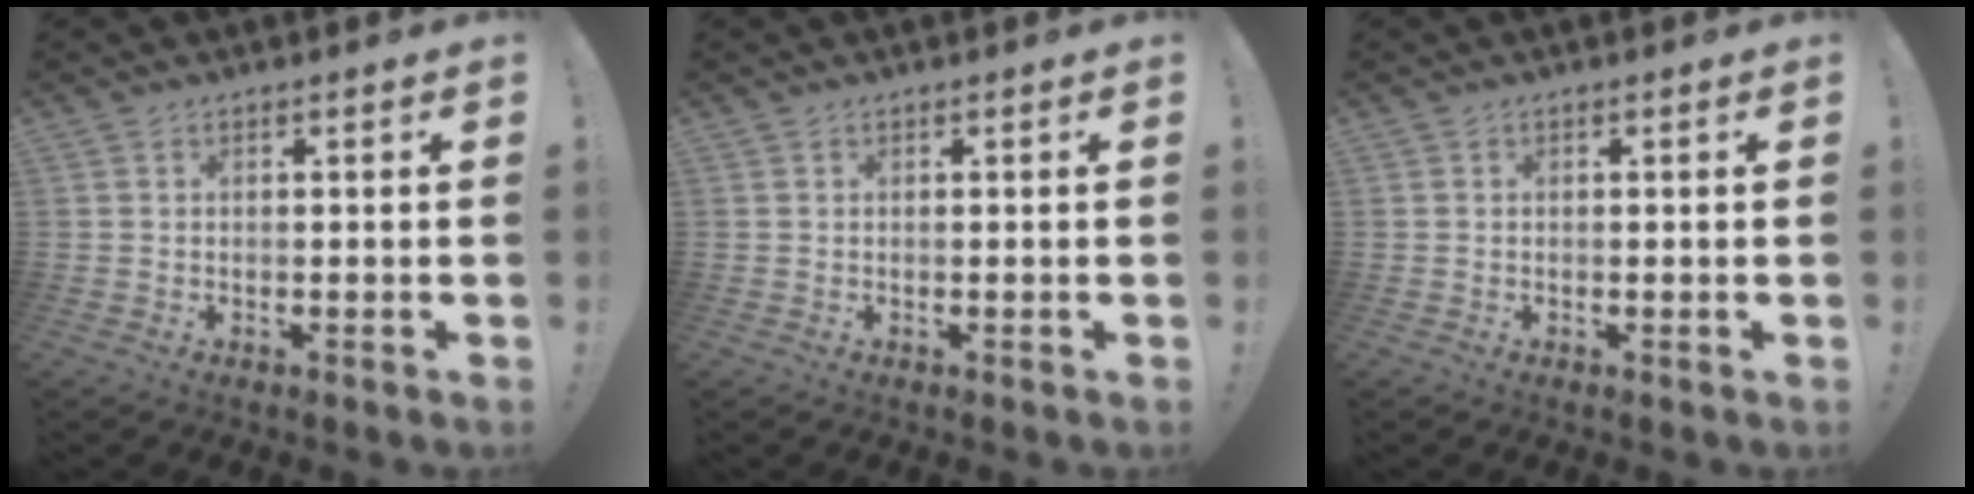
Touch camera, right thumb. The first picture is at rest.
{"total": 0.0}
{"total": 0.0}